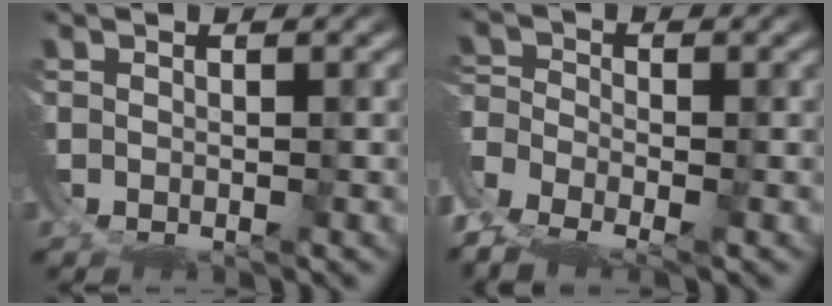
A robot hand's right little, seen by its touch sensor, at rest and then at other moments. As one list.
[{"total": 6.2, "force": [-3.4, 4.4, 2.8], "torque": [-0.086, -0.036, -0.049]}]